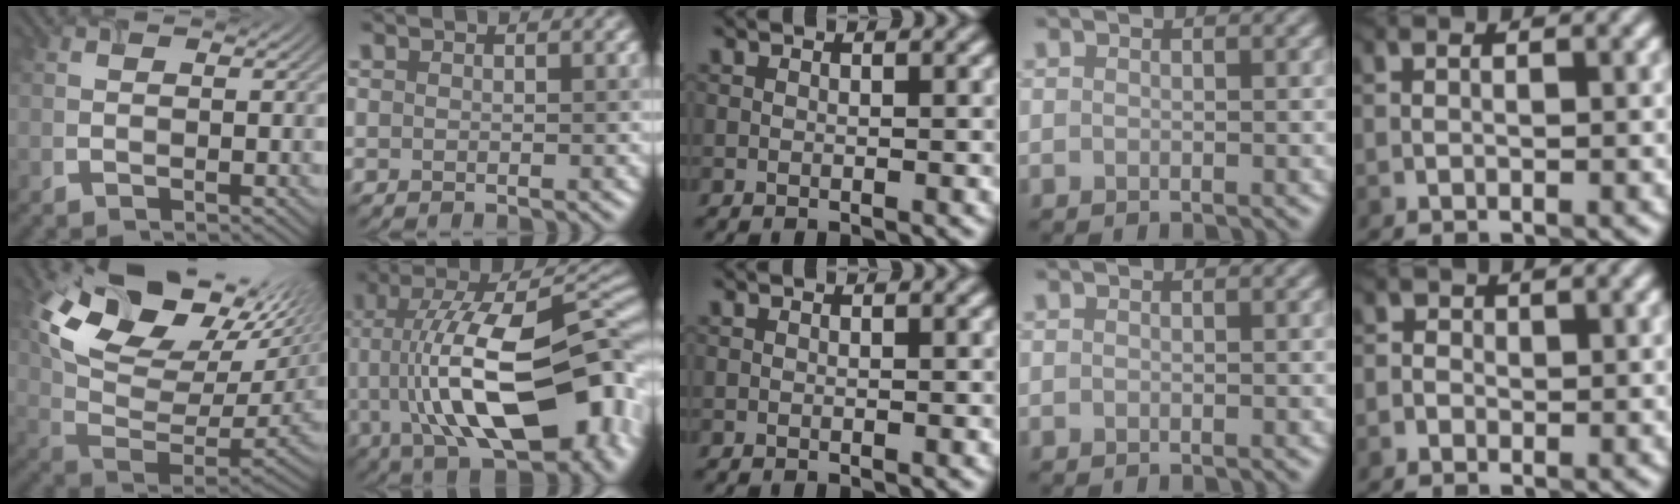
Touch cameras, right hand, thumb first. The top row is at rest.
{"thumb": {"total": 17.9, "force": [8.1, 9.8, 12.6], "torque": [-0.253, 0.003, 0.159]}, "index": {"total": 16.1, "force": [-1.5, 6.5, 14.6], "torque": [-0.202, 0.031, -0.027]}, "little": {"total": 0.5, "force": [-0.2, 0.4, -0.4], "torque": [0.013, 0.002, -0.004]}}